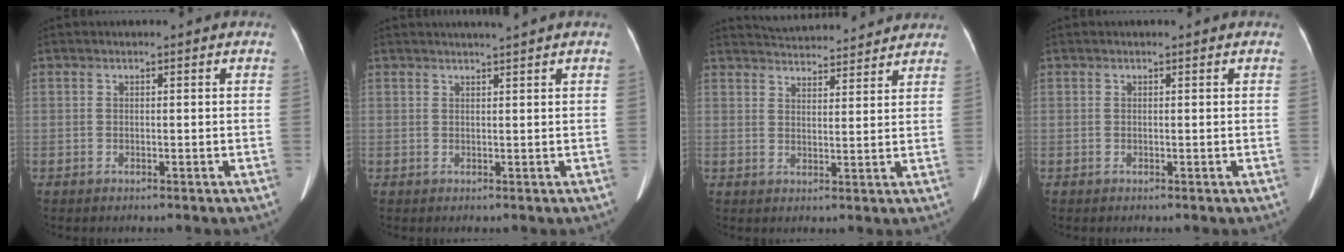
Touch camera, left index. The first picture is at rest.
{"total": 2.6, "force": [2.3, -0.9, 0.9], "torque": [-0.009, 0.005, 0.037]}
{"total": 12.6, "force": [12.1, 1.8, 3.0], "torque": [-0.051, 0.022, 0.166]}
{"total": 0.7, "force": [0.7, 0.1, 0.2], "torque": [-0.009, 0.011, 0.010]}